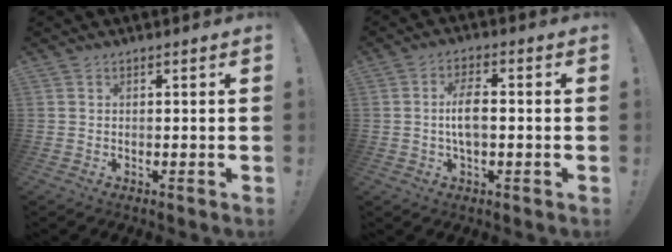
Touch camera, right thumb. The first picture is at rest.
{"total": 6.9, "force": [-0.6, 2.9, 6.3], "torque": [-0.136, 0.008, -0.013]}